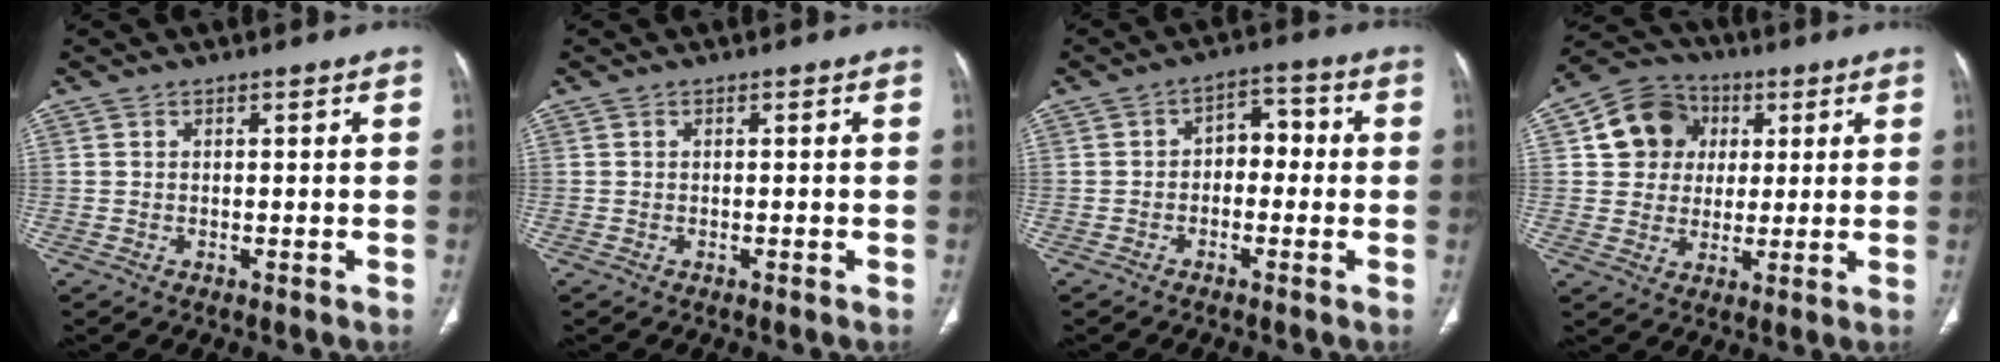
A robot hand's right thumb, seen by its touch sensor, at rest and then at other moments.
{"total": 0.0}
{"total": 5.5, "force": [-0.7, 3.8, 4.0], "torque": [-0.033, 0.030, -0.023]}
{"total": 11.5, "force": [3.0, 10.2, 4.4], "torque": [-0.047, 0.003, 0.045]}